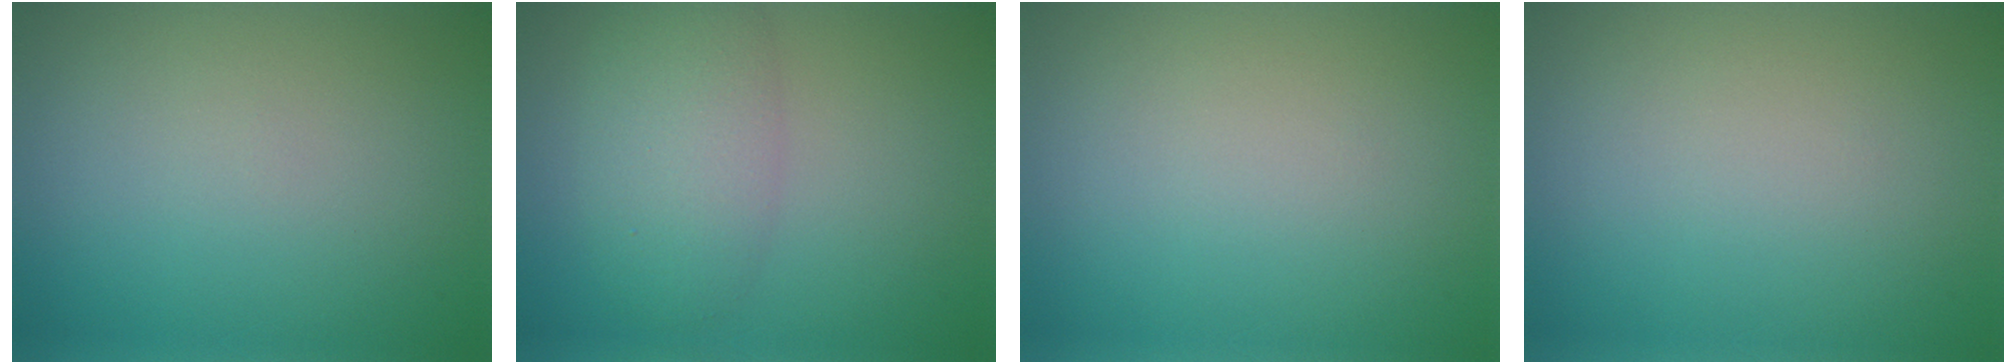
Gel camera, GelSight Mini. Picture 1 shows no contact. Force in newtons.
{"total": 4.4, "press": 4.3, "slide": 0.3}
{"total": 0.0}
{"total": 0.0}